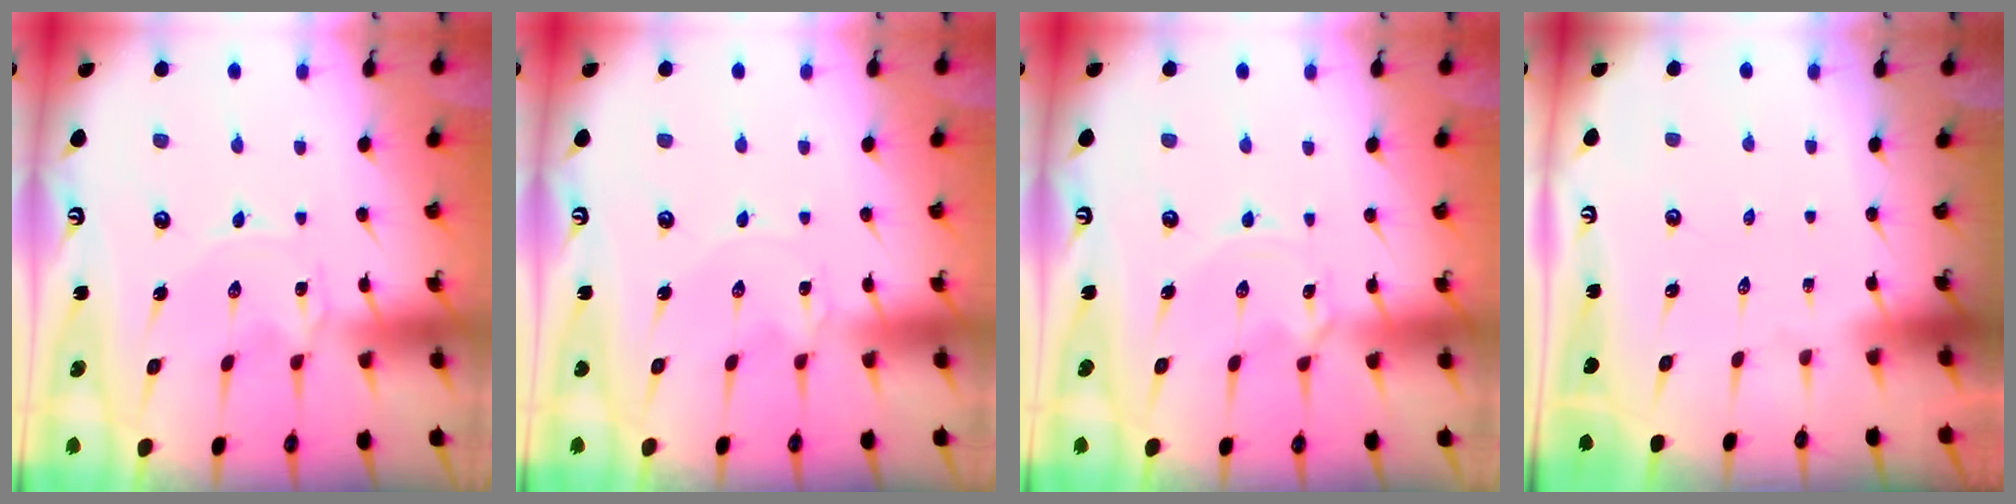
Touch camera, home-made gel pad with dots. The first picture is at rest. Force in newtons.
{"total": 0.7, "press": 0.7, "slide": 0.1}
{"total": 1.5, "press": 1.5, "slide": 0.1}
{"total": 0.0}